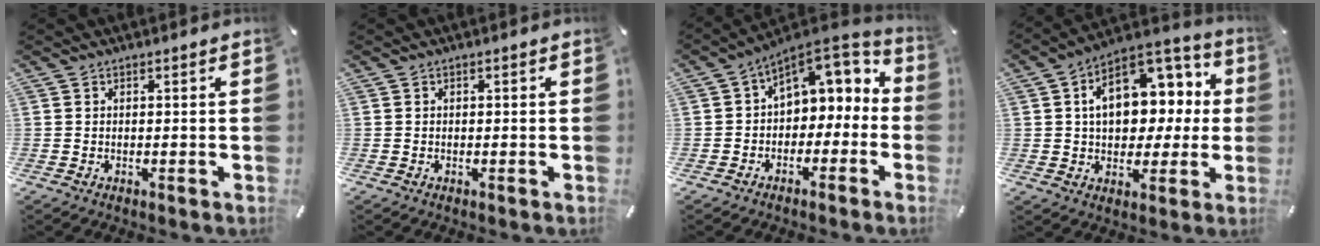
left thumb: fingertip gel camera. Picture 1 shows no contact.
{"total": 0.0}
{"total": 8.1, "force": [2.6, 6.4, 4.2], "torque": [-0.062, -0.019, 0.048]}
{"total": 15.5, "force": [3.3, 11.1, 10.3], "torque": [-0.143, -0.010, 0.062]}